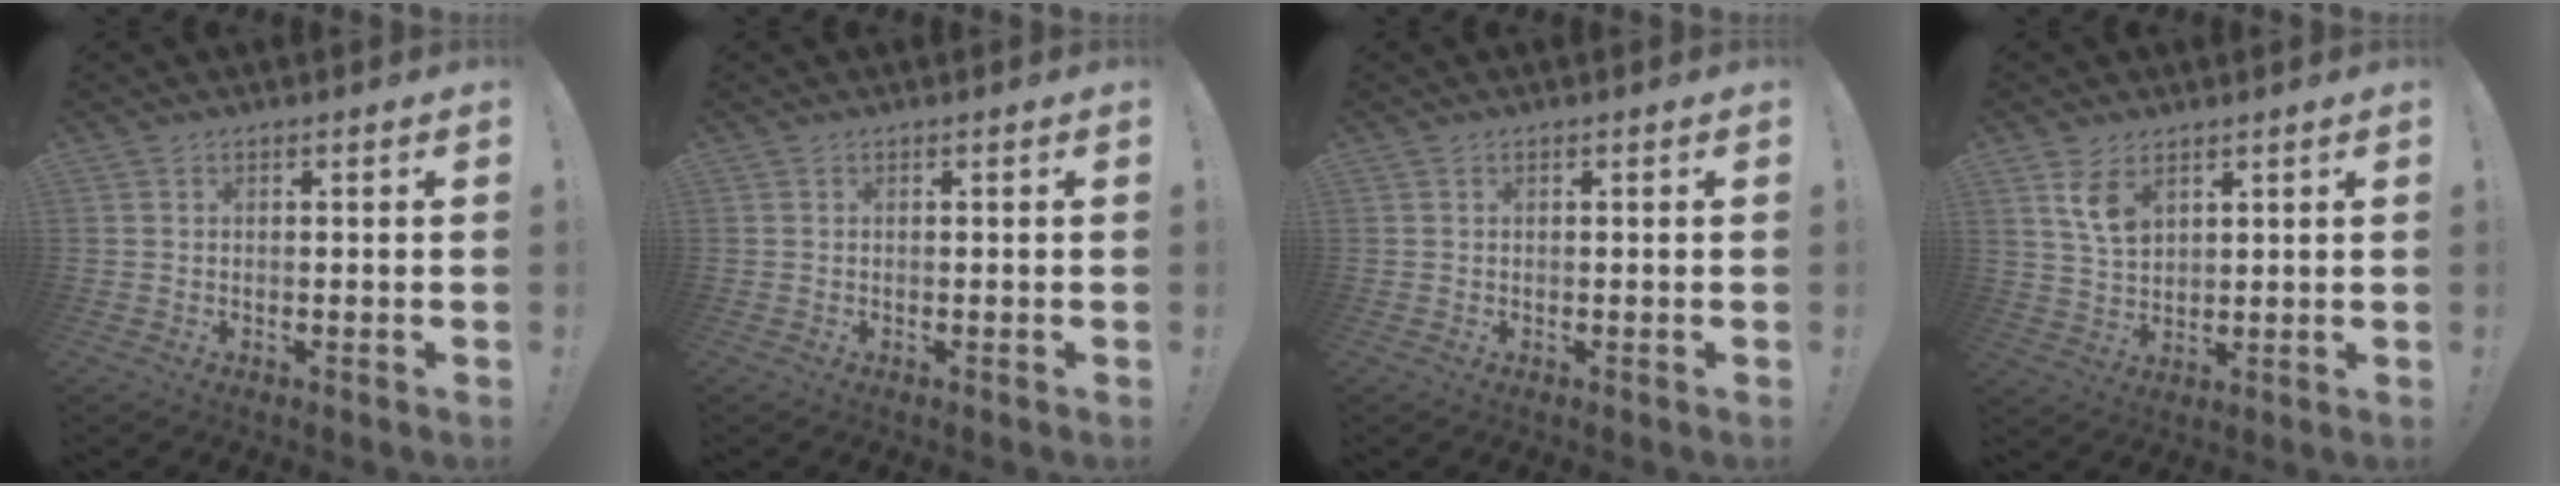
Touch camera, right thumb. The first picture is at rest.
{"total": 0.0}
{"total": 0.0}
{"total": 6.9, "force": [3.9, 3.9, 4.2], "torque": [-0.068, -0.018, 0.072]}